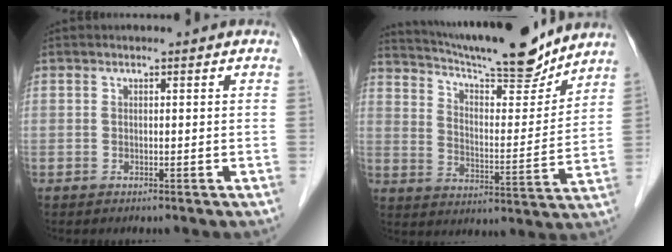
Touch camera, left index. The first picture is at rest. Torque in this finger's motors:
{"motor_torque": [0.27, -0.32, 0.18, 0.07]}